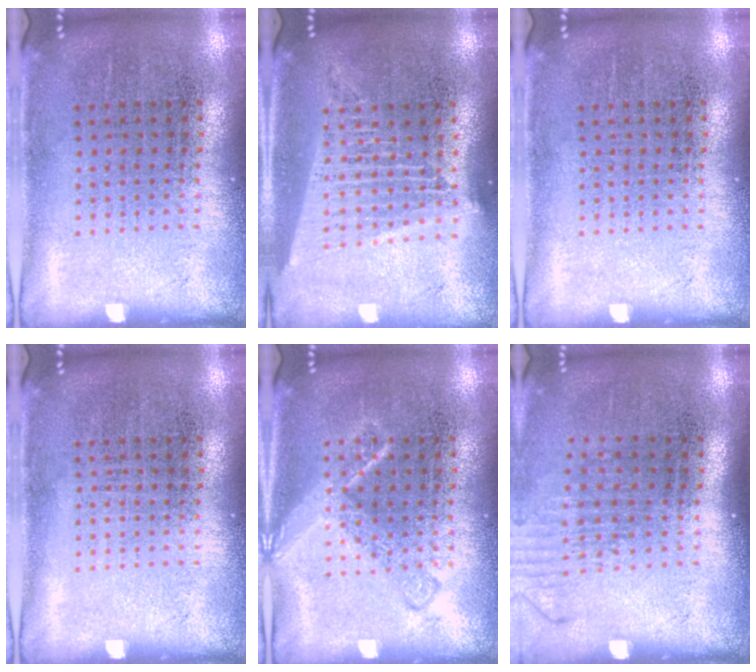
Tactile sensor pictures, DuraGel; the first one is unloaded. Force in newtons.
{"total": 1.8, "press": 1.6, "slide": 0.8}
{"total": 0.0}
{"total": 0.0}
{"total": 2.3, "press": 2.3, "slide": 0.5}
{"total": 1.3, "press": 1.0, "slide": 0.8}